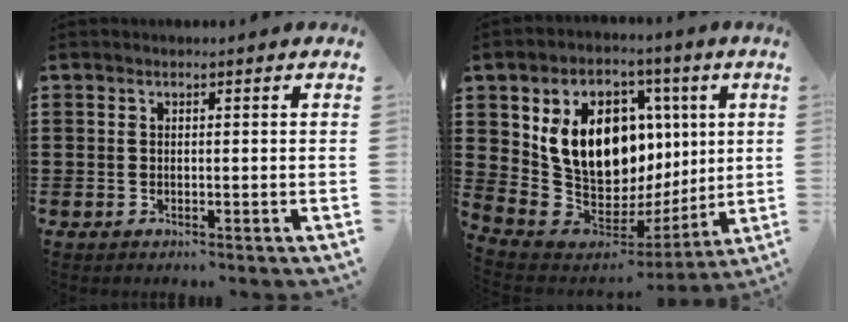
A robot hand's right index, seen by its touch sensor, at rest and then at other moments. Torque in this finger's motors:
{"motor_torque": [2.14, 0.00, 1.05, 0.21]}